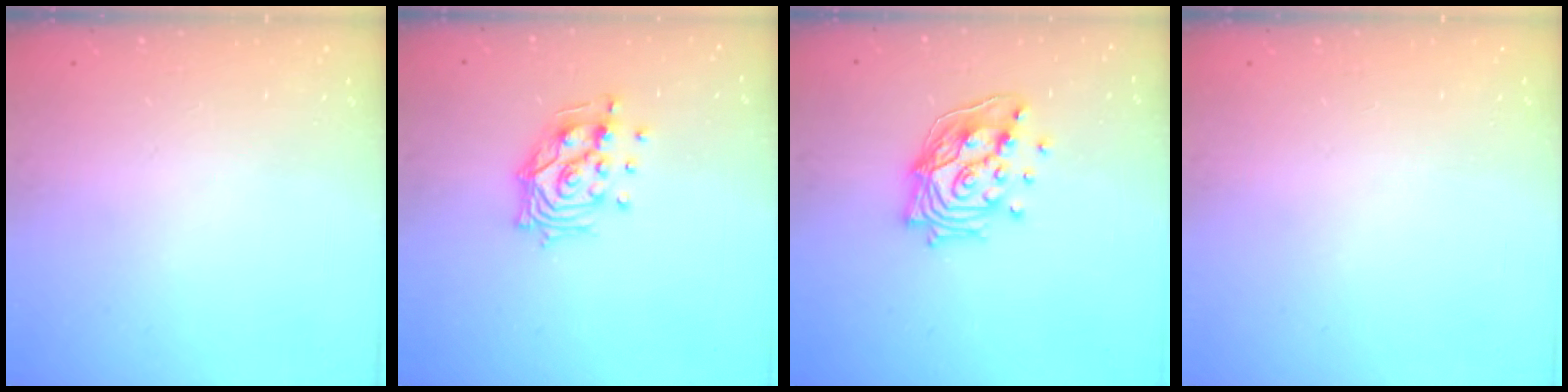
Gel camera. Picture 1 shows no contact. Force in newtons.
{"total": 12.8, "press": 12.7, "slide": 1.6}
{"total": 15.9, "press": 15.1, "slide": 5.1}
{"total": 0.0}